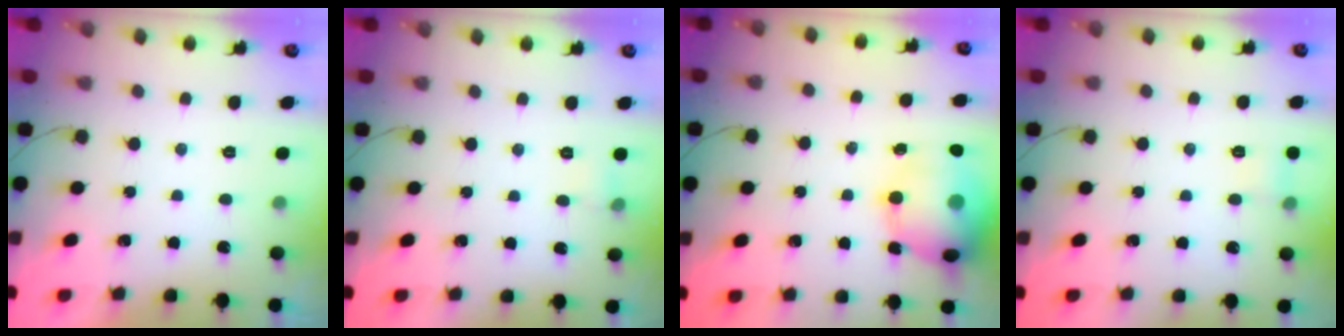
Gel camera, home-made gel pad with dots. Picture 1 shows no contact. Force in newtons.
{"total": 4.9, "press": 3.3, "slide": 3.6}
{"total": 17.3, "press": 17.1, "slide": 2.4}
{"total": 4.3, "press": 4.1, "slide": 1.3}